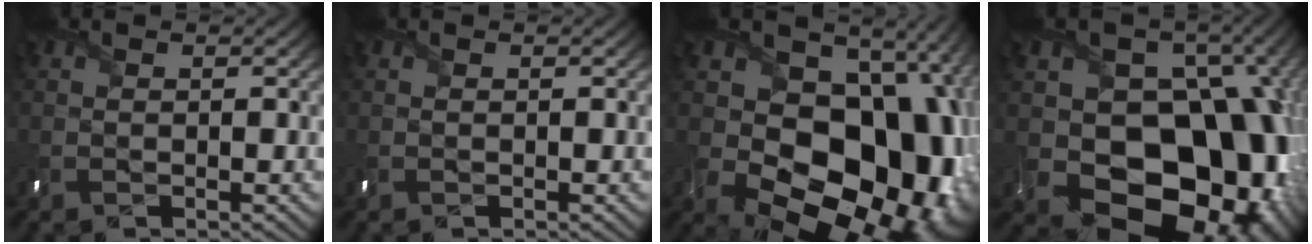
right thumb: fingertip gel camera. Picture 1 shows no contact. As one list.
[{"total": 0.0}, {"total": 21.8, "force": [-1.3, 16.7, 14.0], "torque": [-0.192, -0.032, -0.007]}, {"total": 20.4, "force": [-2.1, 16.3, 12.1], "torque": [-0.157, -0.037, -0.027]}]